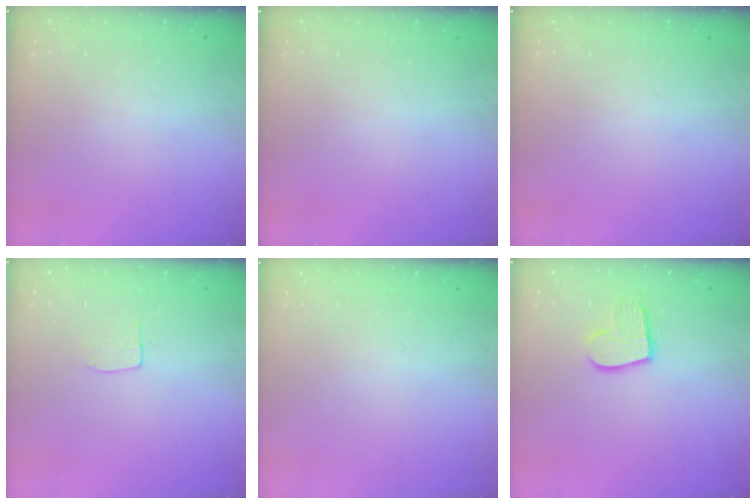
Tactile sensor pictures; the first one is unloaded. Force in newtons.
{"total": 0.0}
{"total": 0.0}
{"total": 3.8, "press": 3.8, "slide": 0.2}
{"total": 0.0}
{"total": 10.3, "press": 10.3, "slide": 0.8}